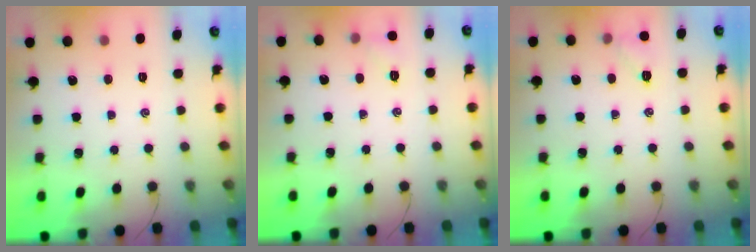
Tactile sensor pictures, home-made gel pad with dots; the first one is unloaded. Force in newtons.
{"total": 4.8, "press": 4.6, "slide": 1.4}
{"total": 5.6, "press": 5.4, "slide": 1.4}